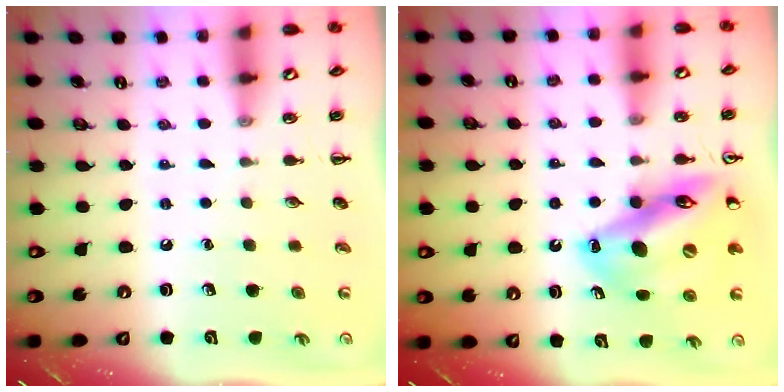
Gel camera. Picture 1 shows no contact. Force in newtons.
{"total": 16.9, "press": 16.3, "slide": 4.5}